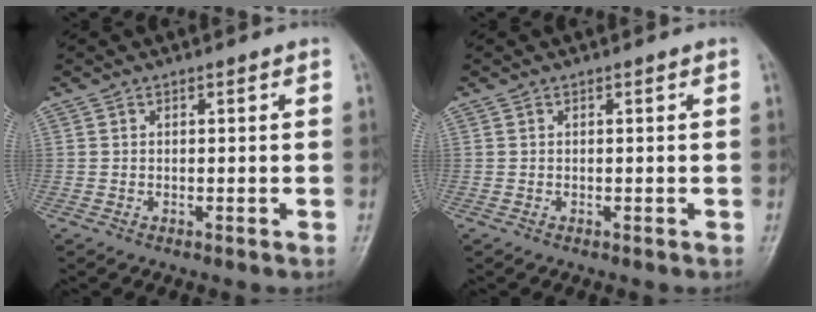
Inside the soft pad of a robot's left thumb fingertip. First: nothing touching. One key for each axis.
{"total": 0.0}